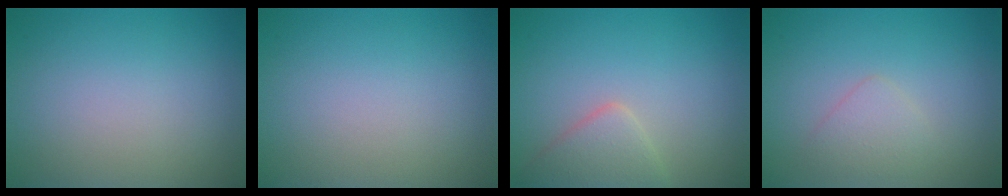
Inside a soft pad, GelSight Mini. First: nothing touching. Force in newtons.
{"total": 0.0}
{"total": 2.8, "press": 2.8, "slide": 0.2}
{"total": 1.8, "press": 1.8, "slide": 0.0}